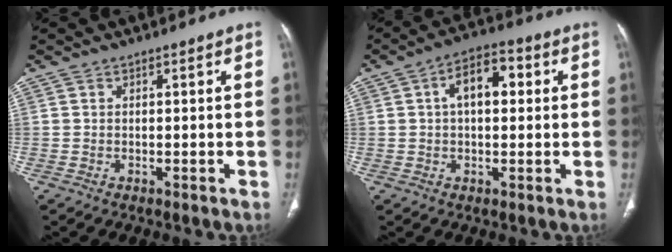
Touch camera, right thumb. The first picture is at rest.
{"total": 8.3, "force": [1.7, 4.6, 6.7], "torque": [-0.092, 0.021, 0.019]}